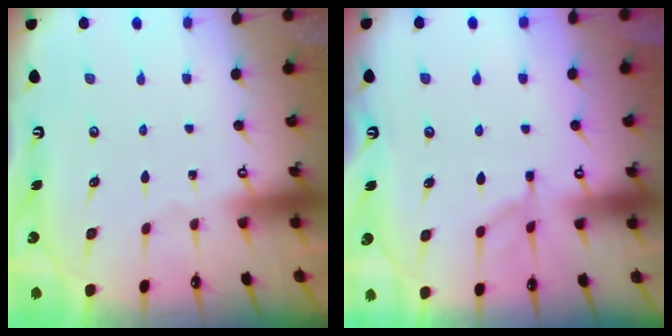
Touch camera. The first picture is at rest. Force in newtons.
{"total": 5.8, "press": 5.8, "slide": 0.8}